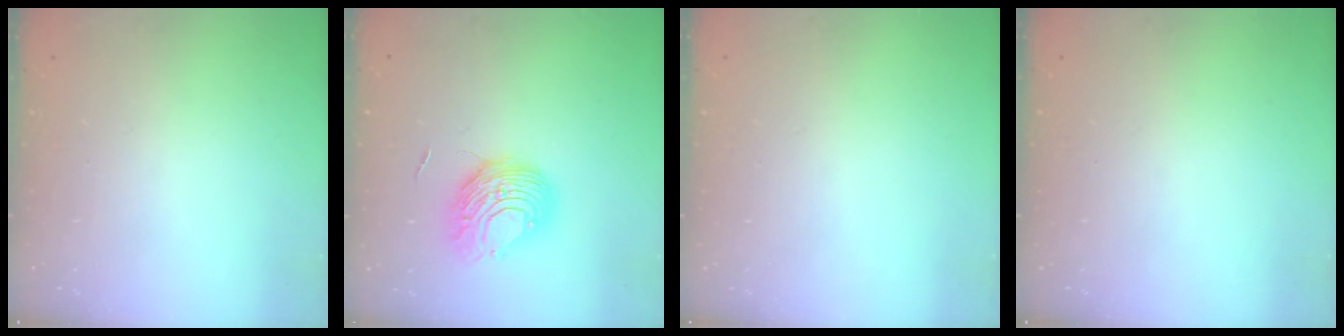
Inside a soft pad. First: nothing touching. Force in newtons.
{"total": 9.6, "press": 9.5, "slide": 0.7}
{"total": 0.0}
{"total": 0.0}